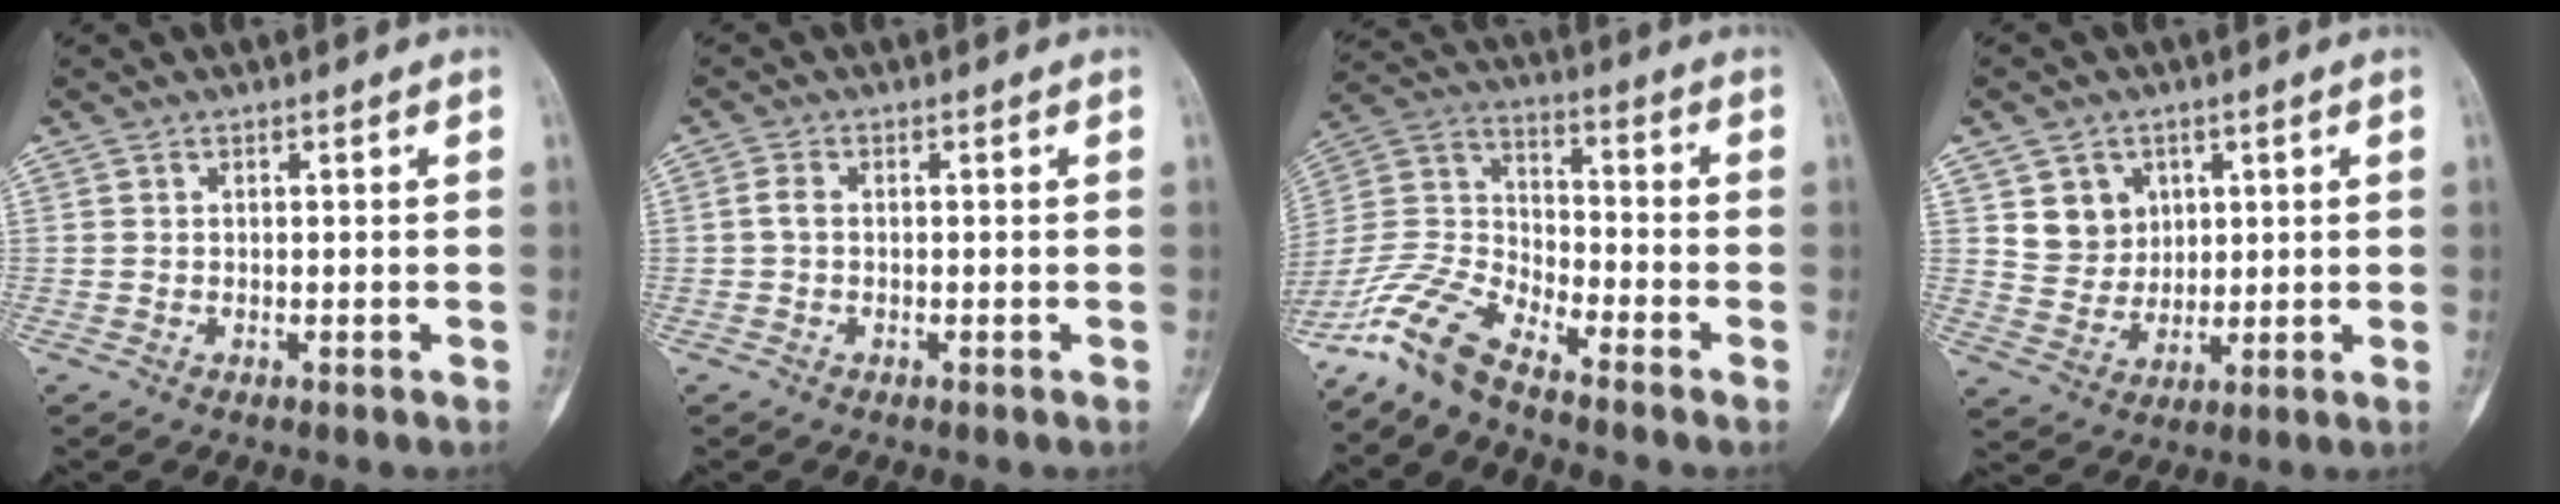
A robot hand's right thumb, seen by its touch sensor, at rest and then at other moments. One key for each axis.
{"total": 1.8, "fx": -0.2, "fy": 1.0, "fz": 1.4, "tx": -0.030, "ty": 0.002, "tz": -0.009}
{"total": 10.8, "fx": -9.2, "fy": 2.8, "fz": 4.9, "tx": -0.111, "ty": 0.068, "tz": -0.194}
{"total": 7.1, "fx": 2.8, "fy": 6.2, "fz": 1.9, "tx": -0.001, "ty": -0.015, "tz": 0.056}